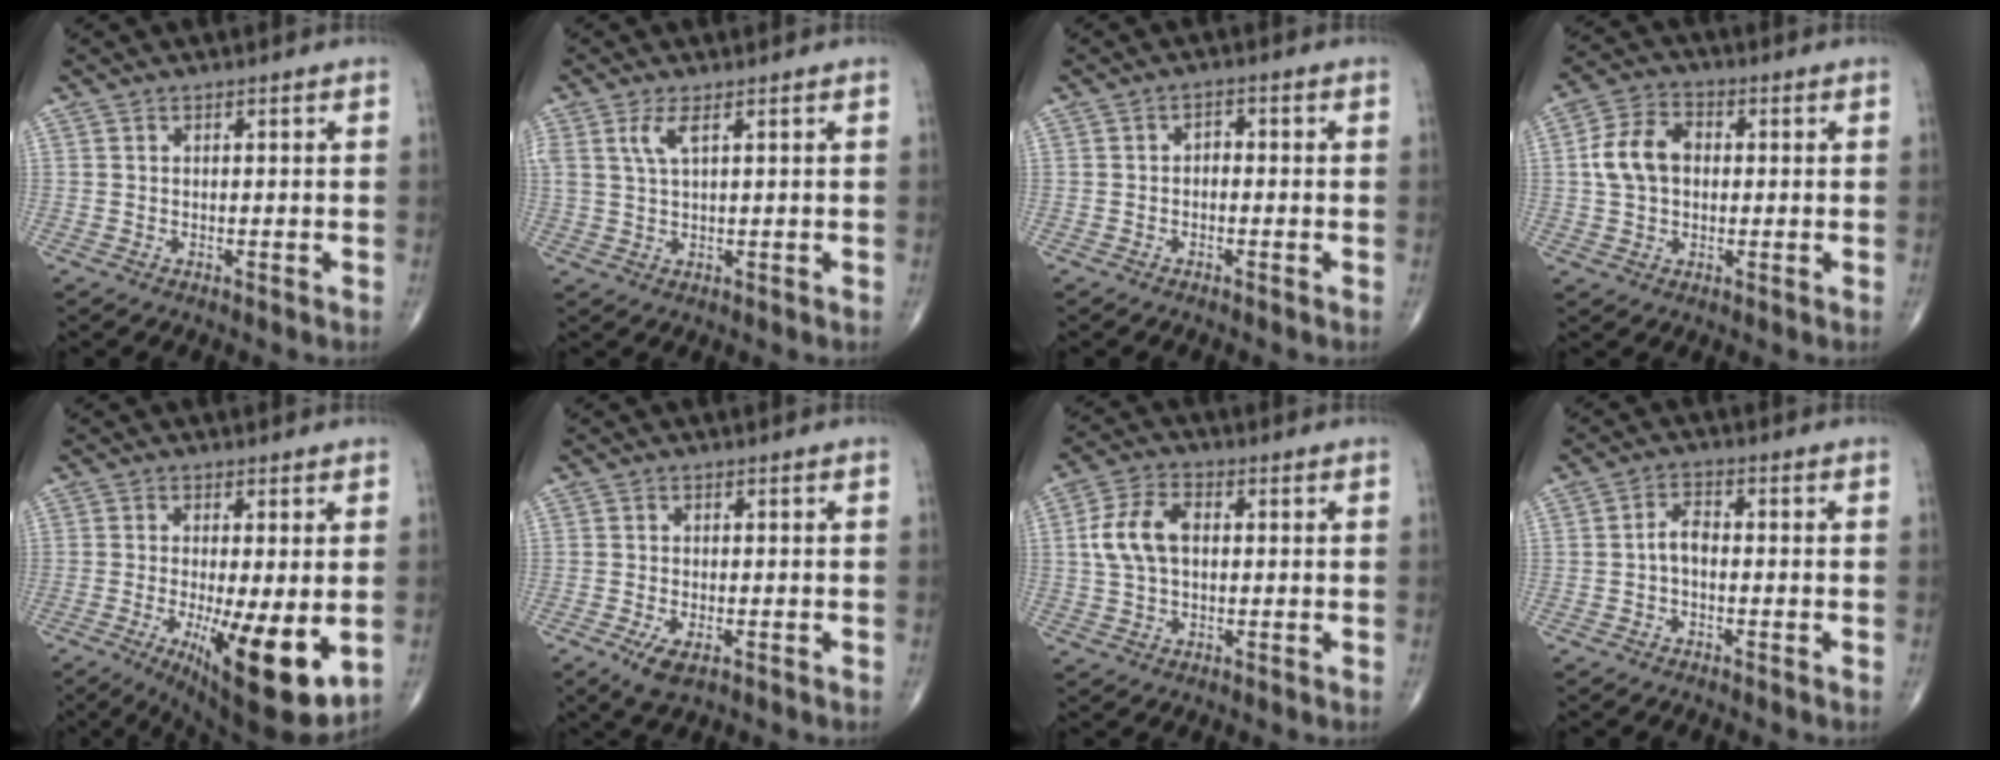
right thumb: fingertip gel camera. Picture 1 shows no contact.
{"total": 3.4, "force": [1.5, 0.9, 2.9], "torque": [-0.071, 0.001, 0.038]}
{"total": 1.8, "force": [-0.5, 1.3, 1.1], "torque": [-0.004, 0.011, -0.017]}
{"total": 8.8, "force": [0.6, 6.2, 6.2], "torque": [-0.113, 0.022, 0.006]}
{"total": 14.6, "force": [-3.4, 3.9, 13.7], "torque": [-0.203, -0.029, -0.039]}
{"total": 3.9, "force": [-1.7, 1.6, 3.1], "torque": [-0.060, -0.006, -0.027]}
{"total": 8.4, "force": [0.9, 5.2, 6.6], "torque": [-0.136, 0.020, 0.016]}
{"total": 3.1, "force": [-0.7, 1.7, 2.5], "torque": [-0.043, 0.017, -0.019]}